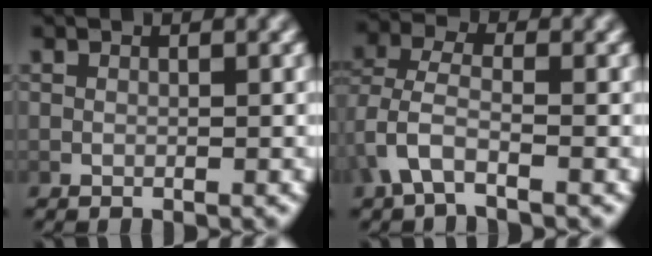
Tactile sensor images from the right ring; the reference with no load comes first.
{"total": 3.2, "force": [-0.1, 1.9, 2.6], "torque": [-0.065, -0.009, 0.004]}